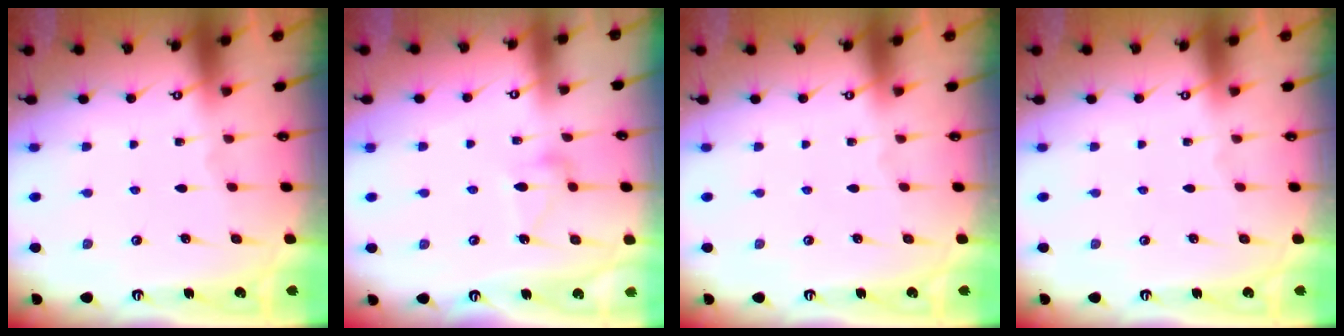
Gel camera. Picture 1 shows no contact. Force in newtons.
{"total": 8.7, "press": 8.7, "slide": 0.4}
{"total": 0.0}
{"total": 0.0}